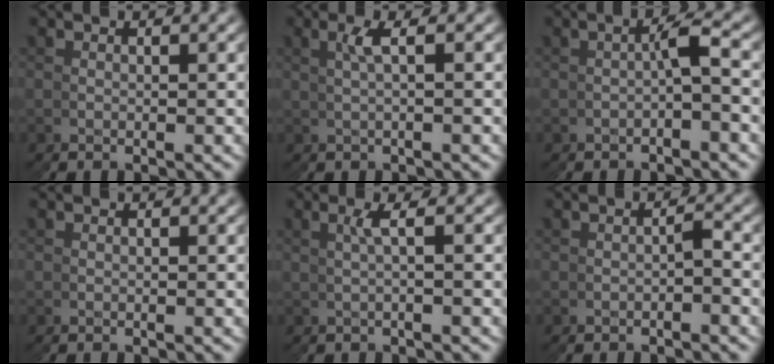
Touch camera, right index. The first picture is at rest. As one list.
[{"total": 1.4, "force": [0.9, -1.0, 0.5], "torque": [-0.007, 0.019, 0.013]}, {"total": 1.1, "force": [-0.8, -0.3, 0.7], "torque": [-0.013, 0.002, -0.010]}, {"total": 0.0}, {"total": 1.4, "force": [0.7, -1.2, 0.3], "torque": [-0.005, 0.018, 0.009]}, {"total": 1.1, "force": [-1.1, 0.2, -0.2], "torque": [0.003, -0.004, -0.015]}]